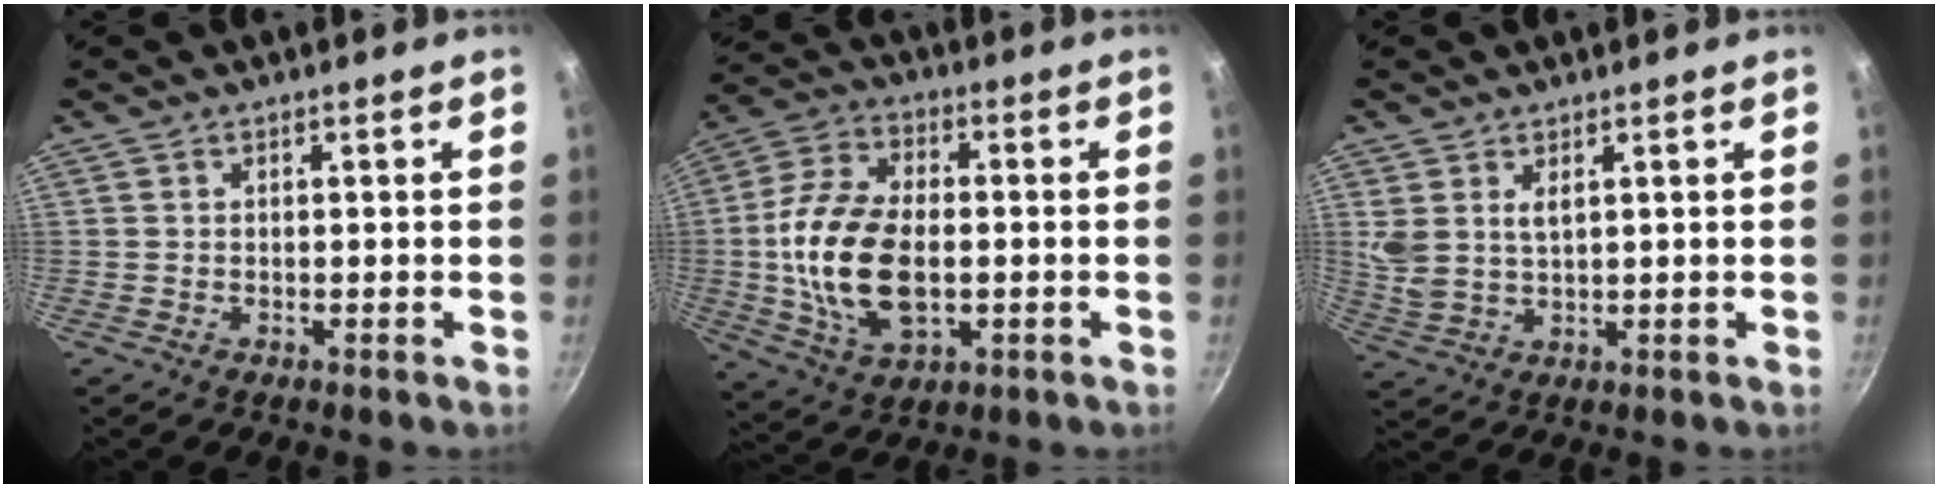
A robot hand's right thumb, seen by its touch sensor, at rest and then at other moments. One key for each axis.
{"total": 18.1, "fx": -1.5, "fy": 10.4, "fz": 14.7, "tx": -0.282, "ty": 0.011, "tz": -0.022}
{"total": 5.2, "fx": 1.9, "fy": 2.9, "fz": 3.9, "tx": -0.083, "ty": -0.006, "tz": 0.050}